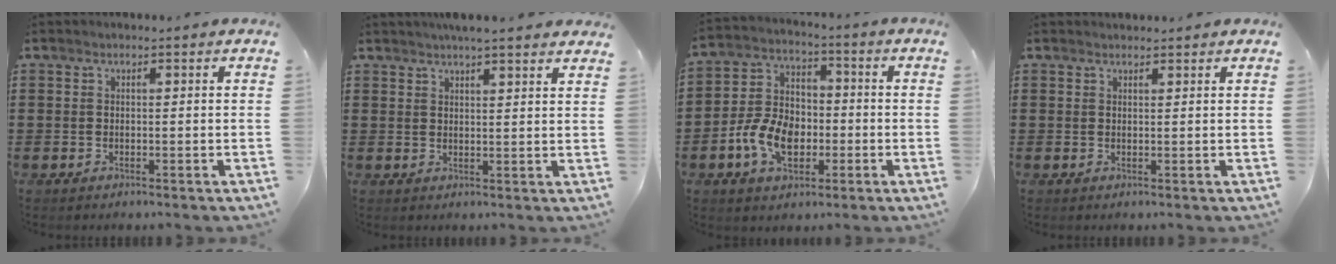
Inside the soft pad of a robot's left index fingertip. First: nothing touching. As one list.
[{"total": 3.4, "force": [3.1, -0.2, 1.2], "torque": [-0.032, -0.003, 0.058]}, {"total": 8.9, "force": [-3.0, 6.0, 5.9], "torque": [-0.146, 0.008, -0.061]}, {"total": 0.9, "force": [0.9, 0.2, 0.0], "torque": [-0.002, 0.000, 0.018]}]